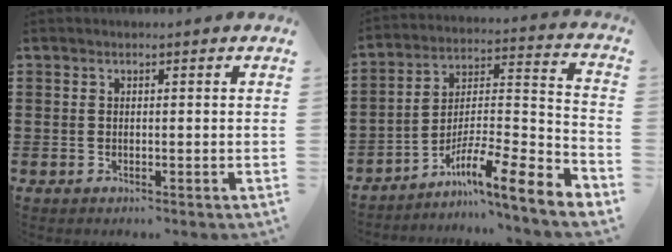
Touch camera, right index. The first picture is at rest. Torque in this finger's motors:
{"motor_torque": [2.14, 0.00, 0.55, 0.19]}